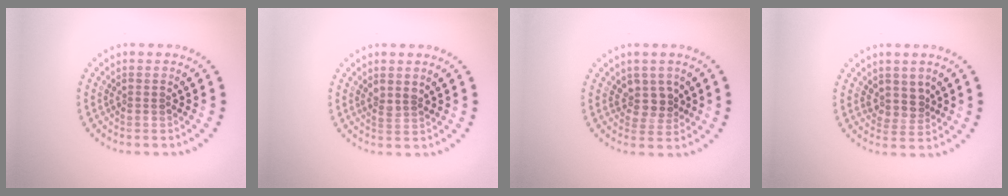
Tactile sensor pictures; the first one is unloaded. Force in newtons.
{"total": 1.4, "press": 1.0, "slide": 0.9}
{"total": 2.2, "press": 1.7, "slide": 1.4}
{"total": 2.0, "press": 1.5, "slide": 1.3}